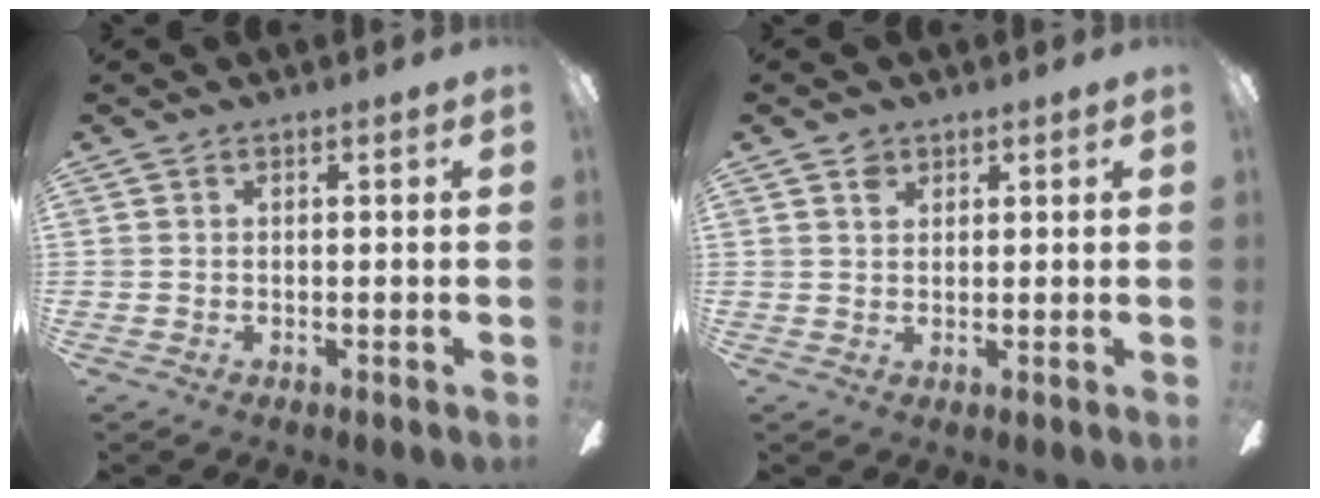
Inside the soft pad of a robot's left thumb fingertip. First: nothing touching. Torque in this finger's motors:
{"motor_torque": [-0.31, -0.31, -0.51, 0.07, -0.07]}